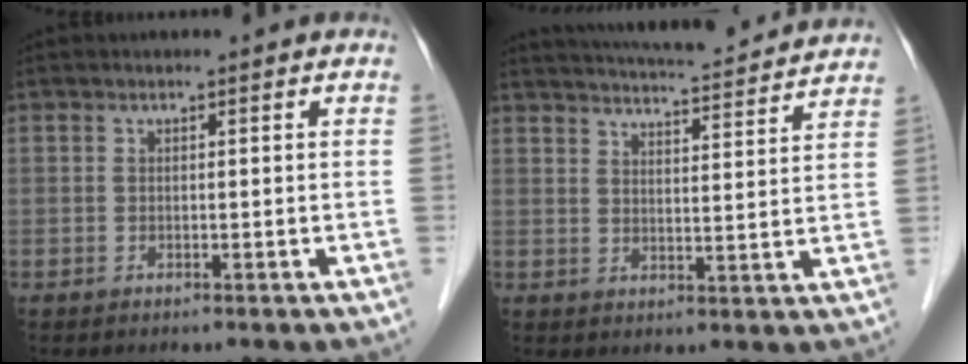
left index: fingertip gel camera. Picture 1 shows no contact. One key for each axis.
{"total": 16.3, "fx": 15.3, "fy": 1.2, "fz": 5.4, "tx": -0.089, "ty": 0.010, "tz": 0.203}